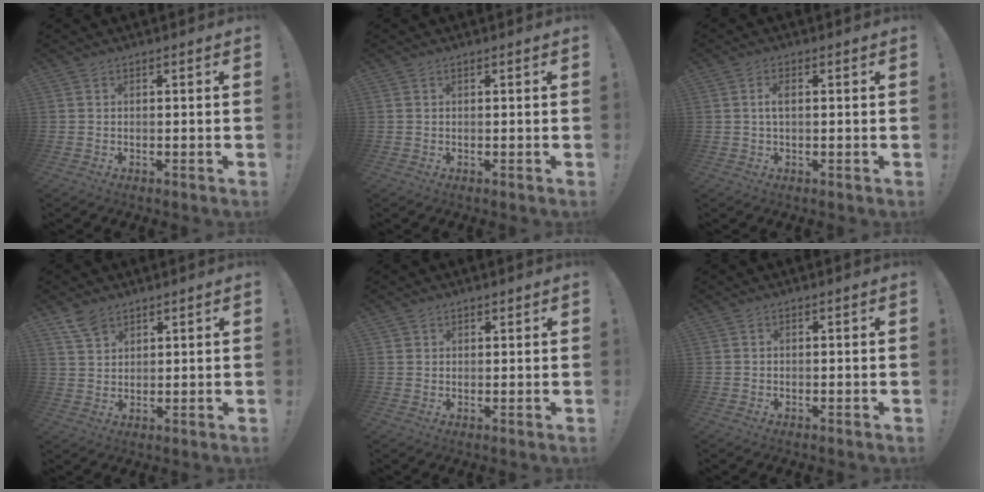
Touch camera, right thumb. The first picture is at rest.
{"total": 0.0}
{"total": 2.4, "force": [0.3, 0.9, 2.3], "torque": [-0.044, 0.003, 0.004]}
{"total": 5.4, "force": [4.2, 2.8, 1.8], "torque": [-0.031, -0.021, 0.079]}
{"total": 1.7, "force": [1.3, 1.1, 0.2], "torque": [-0.003, -0.005, 0.025]}
{"total": 0.0}